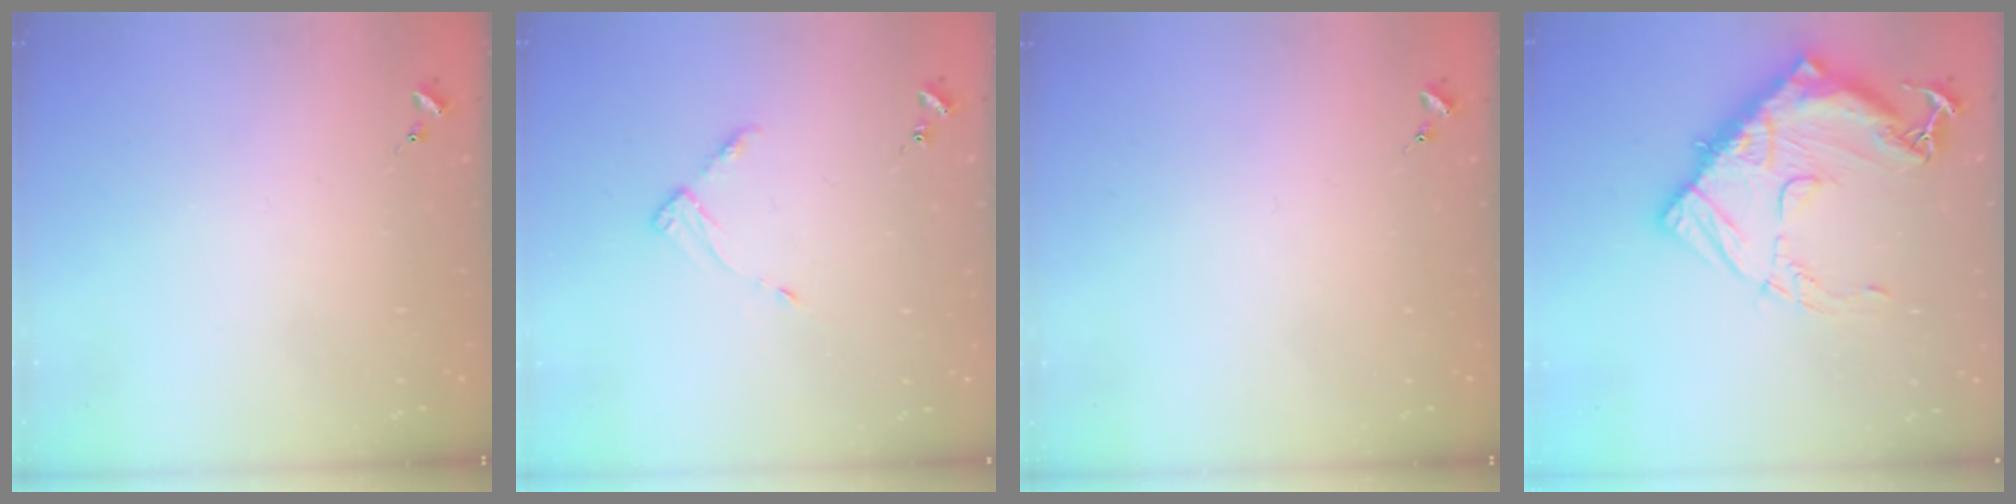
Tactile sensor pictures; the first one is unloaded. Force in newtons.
{"total": 4.9, "press": 4.8, "slide": 0.6}
{"total": 0.0}
{"total": 19.9, "press": 19.8, "slide": 1.7}